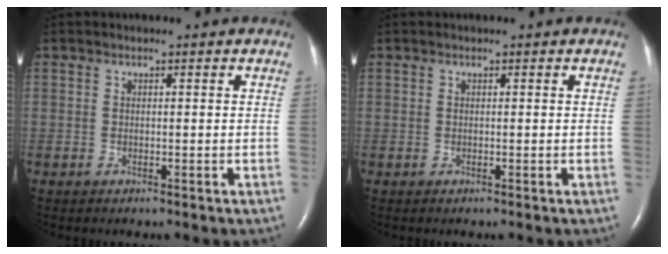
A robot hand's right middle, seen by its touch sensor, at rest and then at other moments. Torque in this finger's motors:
{"motor_torque": [0.07, -0.13, 0.00, 0.01]}